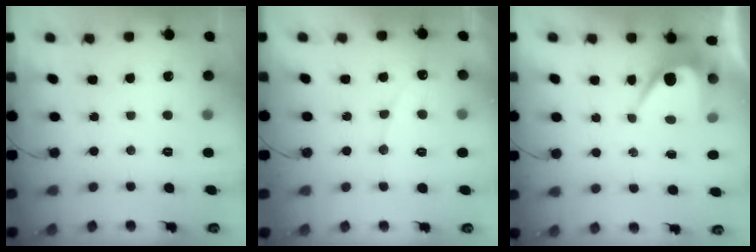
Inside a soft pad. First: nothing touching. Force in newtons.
{"total": 7.3, "press": 7.3, "slide": 0.5}
{"total": 7.3, "press": 7.3, "slide": 0.3}